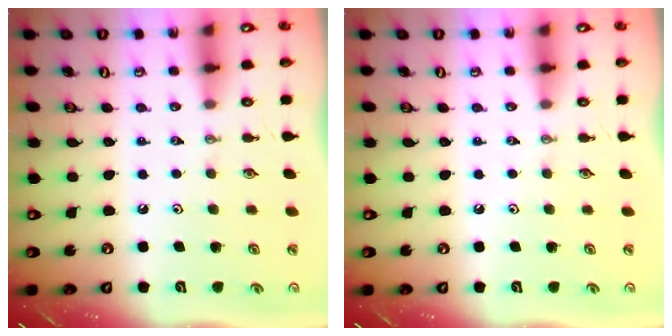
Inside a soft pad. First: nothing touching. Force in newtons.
{"total": 0.0}